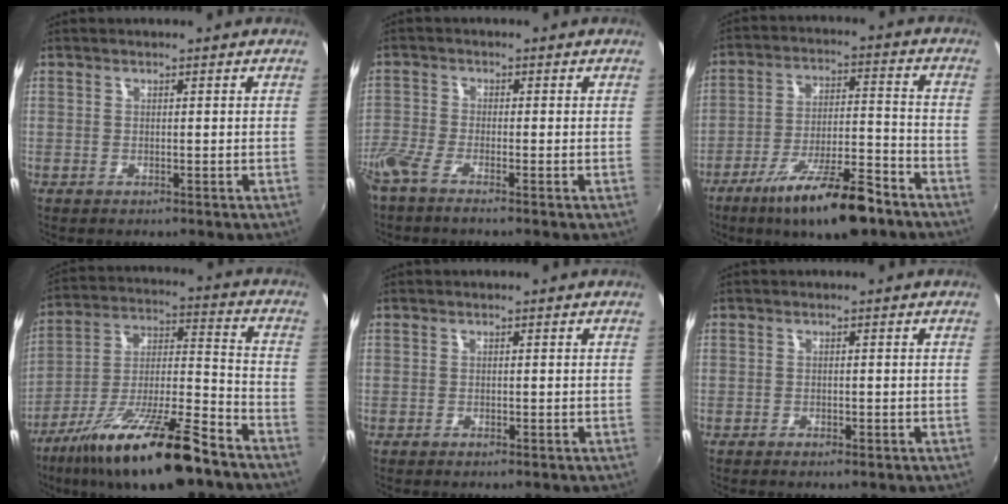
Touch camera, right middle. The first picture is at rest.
{"total": 4.8, "force": [-3.8, 0.3, 2.9], "torque": [-0.079, -0.018, -0.082]}
{"total": 15.8, "force": [-10.9, 3.8, 10.8], "torque": [-0.194, -0.019, -0.175]}
{"total": 21.6, "force": [-14.2, 4.6, 15.6], "torque": [-0.276, -0.022, -0.240]}
{"total": 0.6, "force": [-0.4, 0.2, 0.3], "torque": [-0.006, -0.003, -0.009]}
{"total": 1.4, "force": [-1.0, 0.6, 0.8], "torque": [-0.016, -0.005, -0.017]}